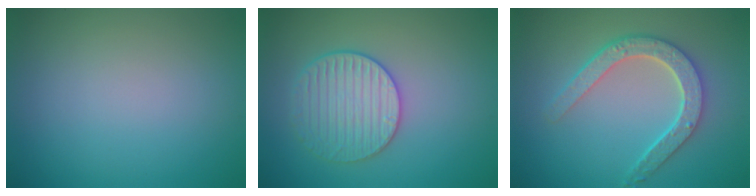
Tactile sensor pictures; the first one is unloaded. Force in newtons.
{"total": 3.6, "press": 3.5, "slide": 0.8}
{"total": 4.7, "press": 3.7, "slide": 2.9}